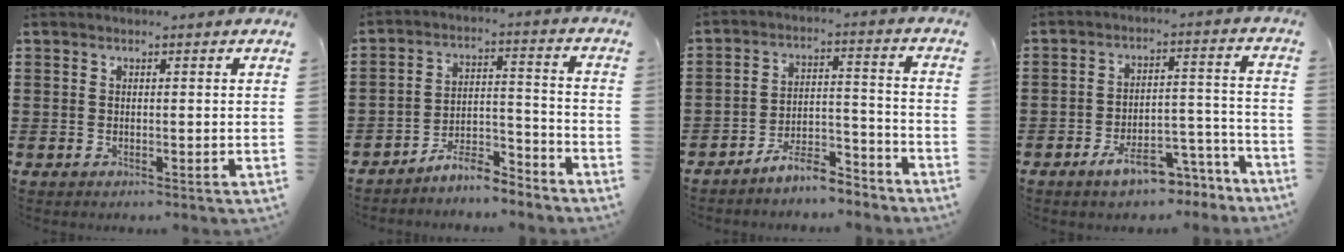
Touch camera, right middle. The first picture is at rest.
{"total": 6.8, "force": [-6.6, 0.7, 1.6], "torque": [-0.029, 0.012, -0.127]}
{"total": 7.4, "force": [-6.9, 1.2, 2.3], "torque": [-0.038, 0.016, -0.131]}
{"total": 7.6, "force": [-6.2, 2.0, 3.9], "torque": [-0.055, 0.017, -0.108]}